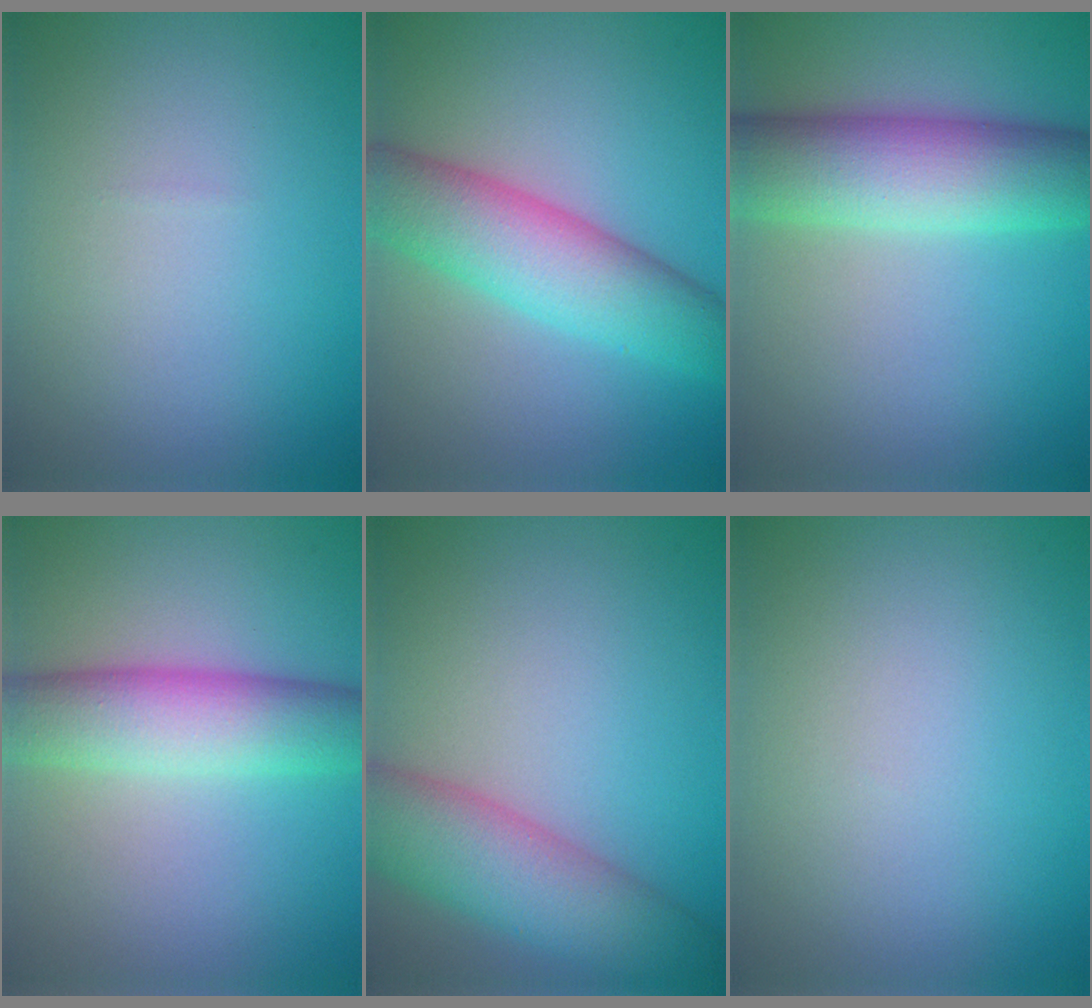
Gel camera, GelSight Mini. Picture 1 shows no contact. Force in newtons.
{"total": 7.3, "press": 7.3, "slide": 0.2}
{"total": 8.8, "press": 8.8, "slide": 0.1}
{"total": 7.0, "press": 7.0, "slide": 0.1}
{"total": 7.3, "press": 7.3, "slide": 0.3}
{"total": 0.0}